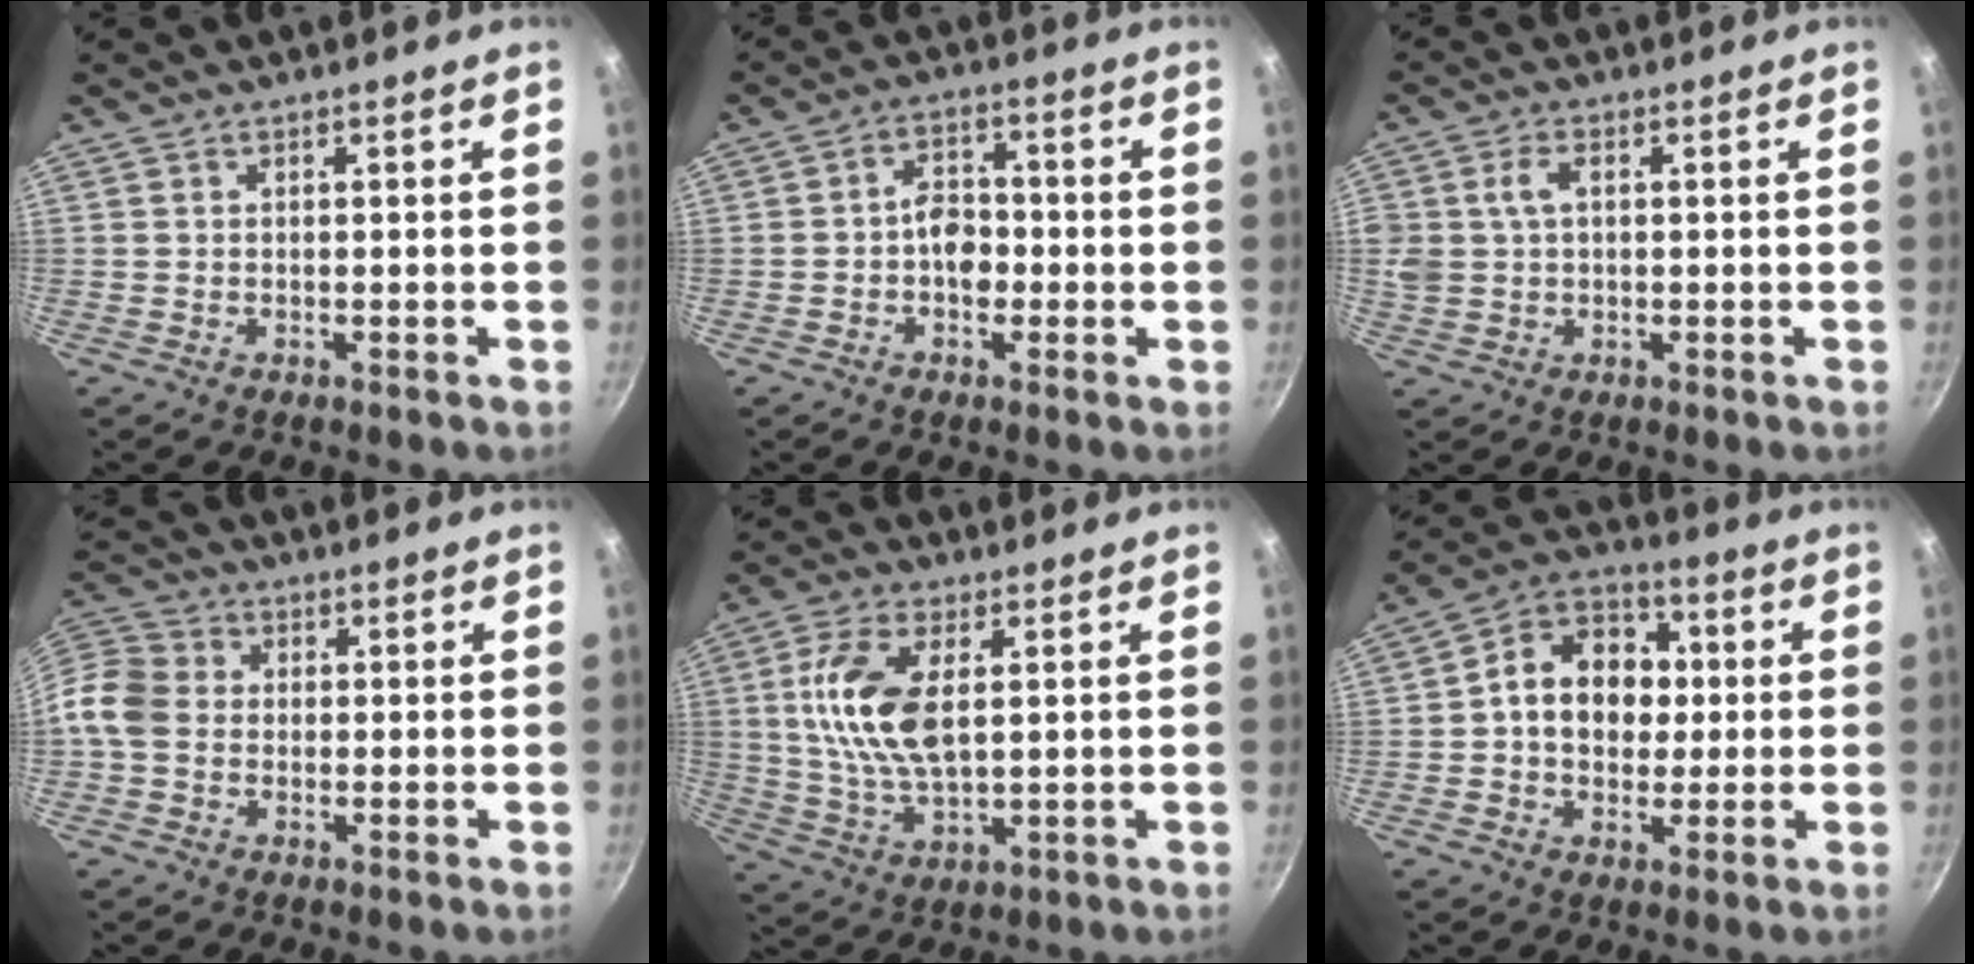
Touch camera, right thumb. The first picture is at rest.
{"total": 5.5, "force": [-1.1, 3.9, 3.8], "torque": [-0.033, 0.019, -0.025]}
{"total": 6.0, "force": [1.1, 4.2, 4.1], "torque": [-0.076, 0.009, 0.021]}
{"total": 9.4, "force": [-1.1, 7.8, 5.1], "torque": [-0.085, 0.021, -0.044]}
{"total": 12.9, "force": [2.4, 6.4, 10.9], "torque": [-0.210, -0.003, 0.048]}
{"total": 13.1, "force": [0.7, 10.4, 8.0], "torque": [-0.088, 0.021, -0.006]}